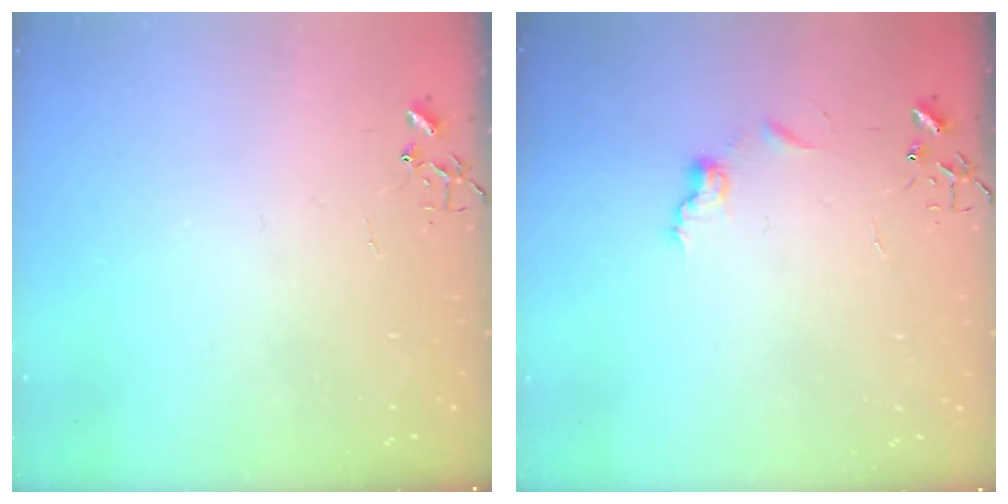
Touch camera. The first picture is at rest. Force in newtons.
{"total": 6.4, "press": 6.4, "slide": 0.7}